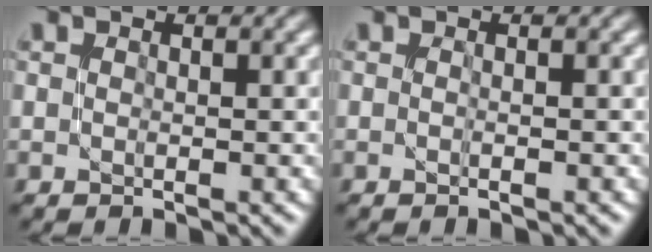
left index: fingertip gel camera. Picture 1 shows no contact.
{"total": 0.5, "force": [-0.1, -0.1, 0.5], "torque": [-0.009, -0.003, -0.005]}